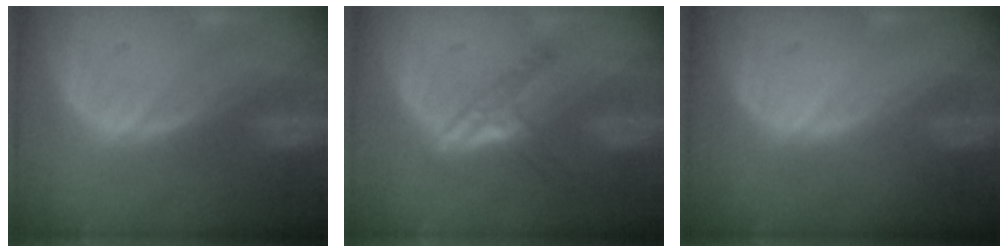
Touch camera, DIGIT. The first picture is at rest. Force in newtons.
{"total": 5.4, "press": 4.8, "slide": 2.6}
{"total": 0.0}